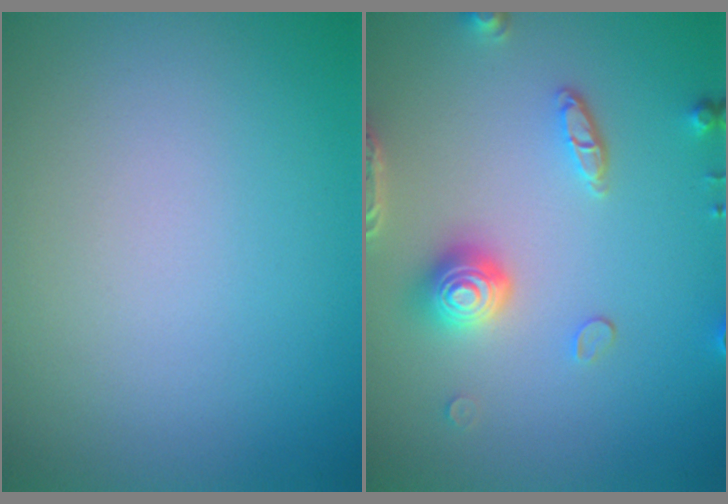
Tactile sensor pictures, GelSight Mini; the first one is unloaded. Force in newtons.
{"total": 4.1, "press": 3.5, "slide": 2.1}